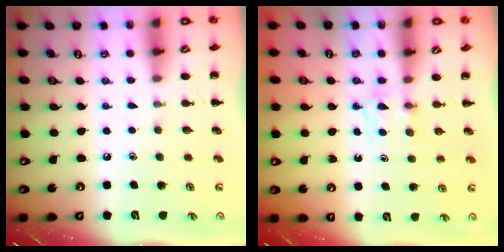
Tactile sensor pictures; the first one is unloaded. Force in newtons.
{"total": 3.7, "press": 3.5, "slide": 1.4}